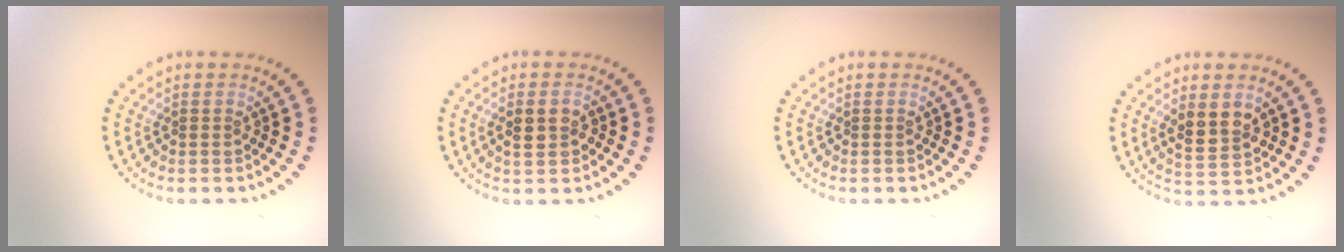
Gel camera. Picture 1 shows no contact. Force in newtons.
{"total": 2.5, "press": 2.5, "slide": 0.4}
{"total": 0.0}
{"total": 3.0, "press": 2.9, "slide": 0.8}